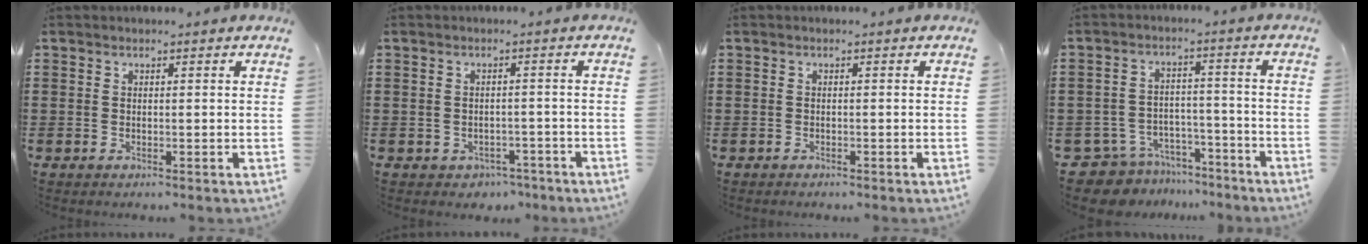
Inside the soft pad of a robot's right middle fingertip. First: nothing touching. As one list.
[{"total": 1.5, "force": [-1.3, 0.6, -0.2], "torque": [-0.005, -0.001, -0.030]}, {"total": 0.5, "force": [-0.5, 0.0, 0.0], "torque": [0.000, -0.002, -0.011]}, {"total": 7.6, "force": [-7.4, 1.8, 0.7], "torque": [-0.026, 0.017, -0.149]}]